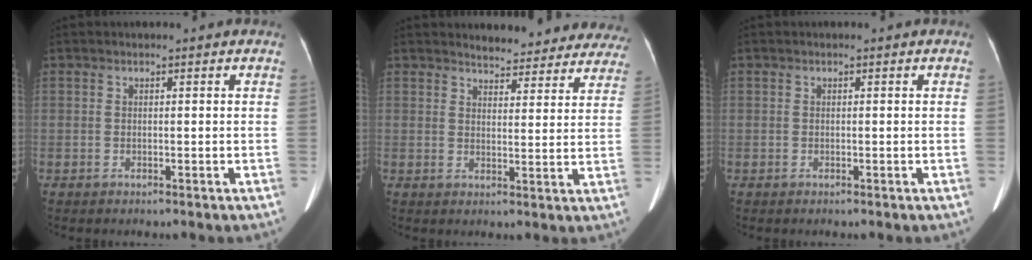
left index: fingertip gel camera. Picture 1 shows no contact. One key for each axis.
{"total": 14.1, "fx": 13.3, "fy": 3.8, "fz": 2.7, "tx": 0.002, "ty": -0.019, "tz": 0.135}
{"total": 0.0}